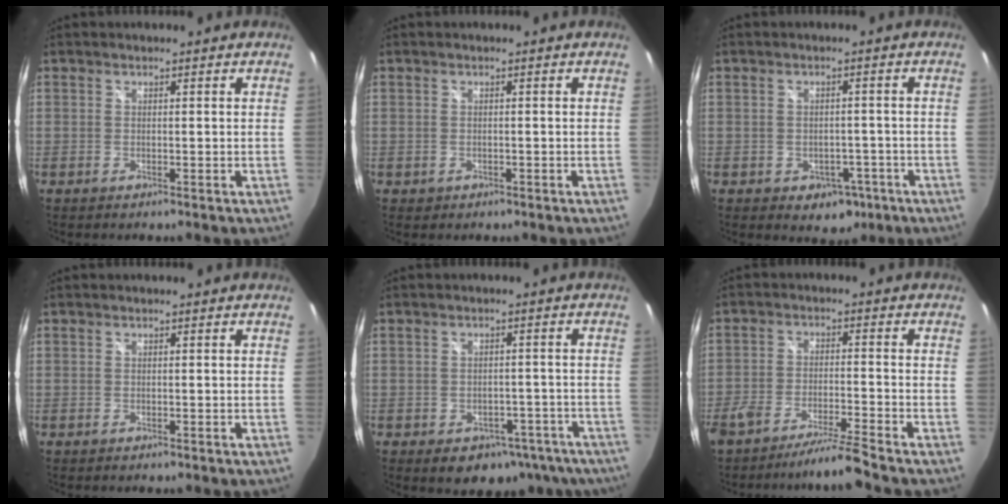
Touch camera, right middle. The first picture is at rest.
{"total": 1.5, "force": [-0.6, 1.2, 0.6], "torque": [-0.012, -0.001, -0.004]}
{"total": 5.8, "force": [-2.9, 4.4, 2.5], "torque": [-0.050, 0.006, -0.022]}
{"total": 0.6, "force": [-0.4, 0.3, 0.2], "torque": [-0.004, 0.000, -0.005]}
{"total": 13.2, "force": [-8.7, 8.3, 5.6], "torque": [-0.098, 0.016, -0.082]}
{"total": 7.5, "force": [-6.7, -0.9, 3.2], "torque": [-0.077, -0.005, -0.118]}